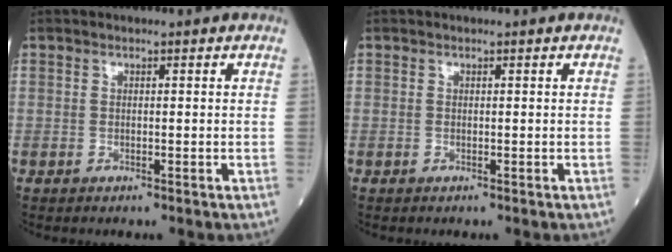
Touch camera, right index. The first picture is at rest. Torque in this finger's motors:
{"motor_torque": [0.00, 0.00, 0.00, -0.01]}